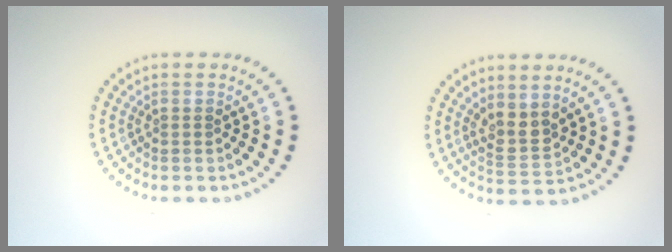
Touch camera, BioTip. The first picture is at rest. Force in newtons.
{"total": 2.4, "press": 2.0, "slide": 1.3}